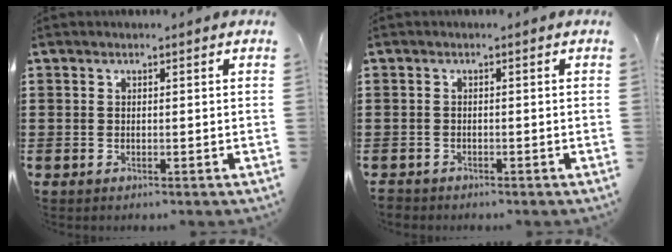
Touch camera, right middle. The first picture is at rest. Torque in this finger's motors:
{"motor_torque": [-0.11, 0.92, -0.08, 0.00]}